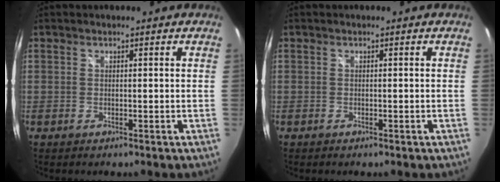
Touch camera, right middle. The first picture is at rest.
{"total": 1.0, "force": [-0.6, 0.5, 0.5], "torque": [-0.008, -0.003, -0.011]}